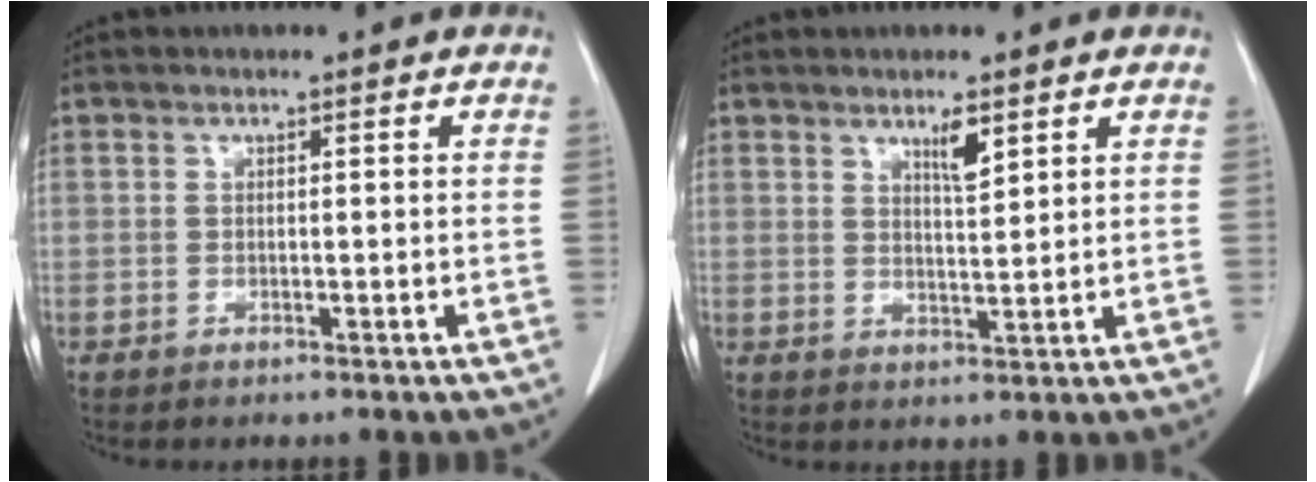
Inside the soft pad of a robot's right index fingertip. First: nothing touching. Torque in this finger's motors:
{"motor_torque": [0.04, 0.10, 0.07, 0.04]}